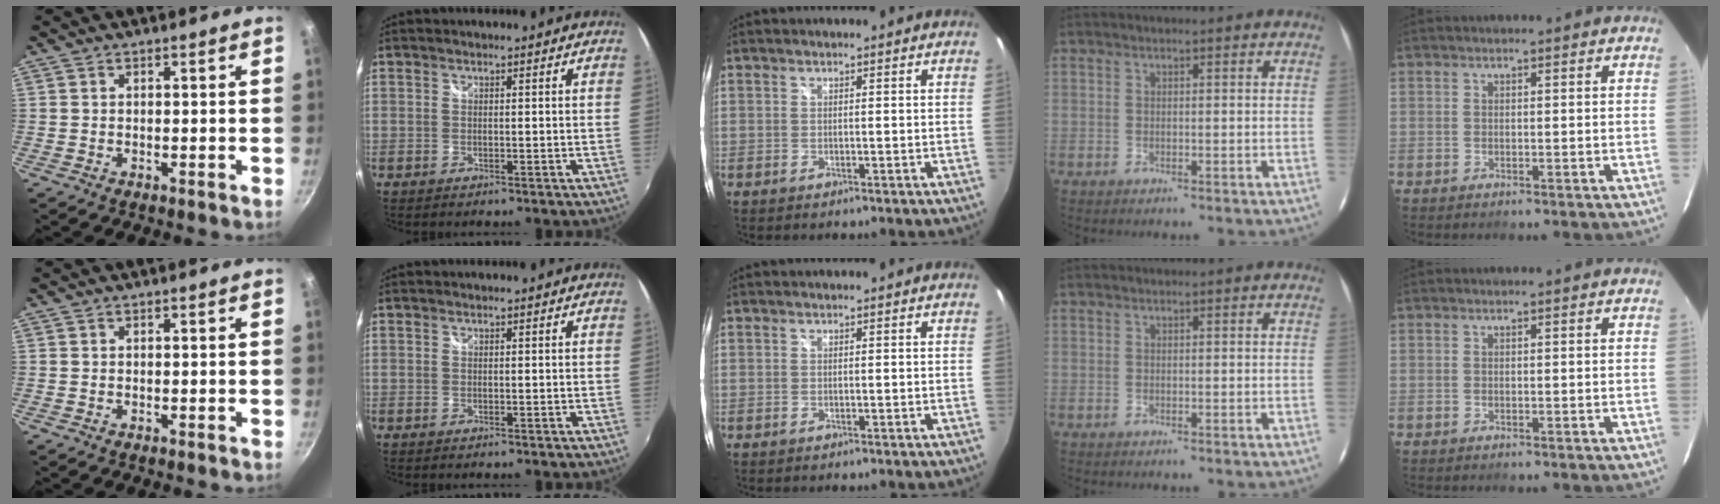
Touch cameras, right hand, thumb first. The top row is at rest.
{}